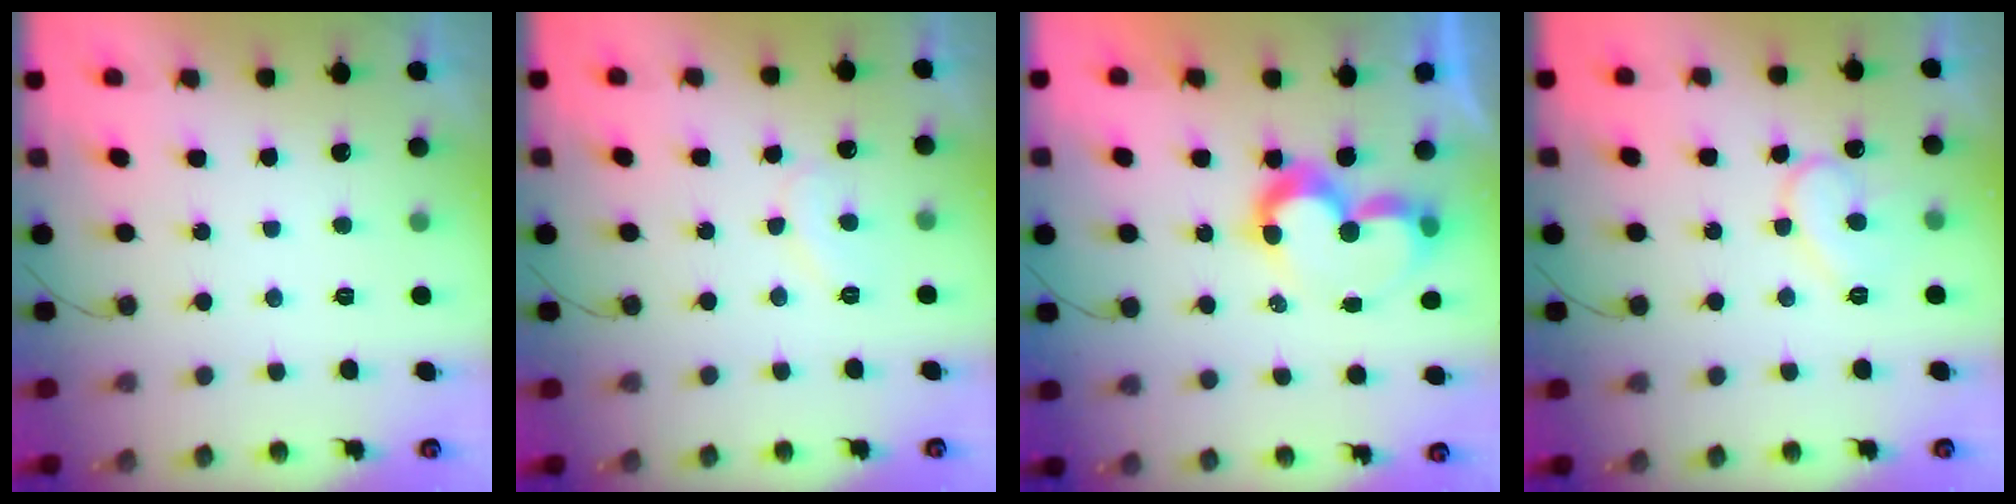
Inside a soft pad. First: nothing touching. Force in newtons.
{"total": 8.3, "press": 8.3, "slide": 0.5}
{"total": 8.9, "press": 8.9, "slide": 0.7}
{"total": 9.7, "press": 9.7, "slide": 0.8}